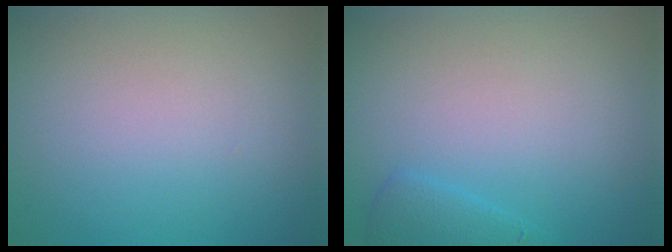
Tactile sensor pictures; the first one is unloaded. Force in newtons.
{"total": 1.4, "press": 1.4, "slide": 0.1}